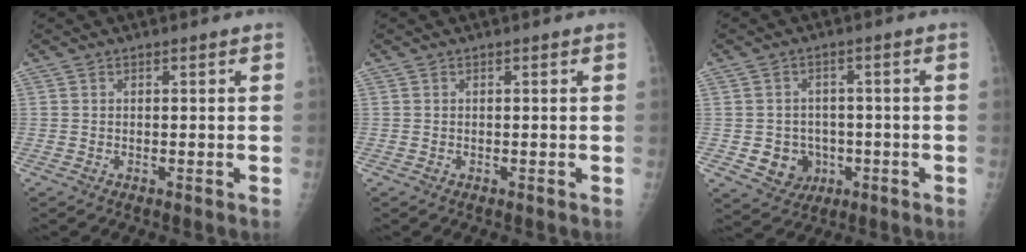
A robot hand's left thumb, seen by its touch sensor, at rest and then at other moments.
{"total": 0.0}
{"total": 6.8, "force": [-1.8, 6.1, 2.3], "torque": [-0.005, 0.010, -0.018]}